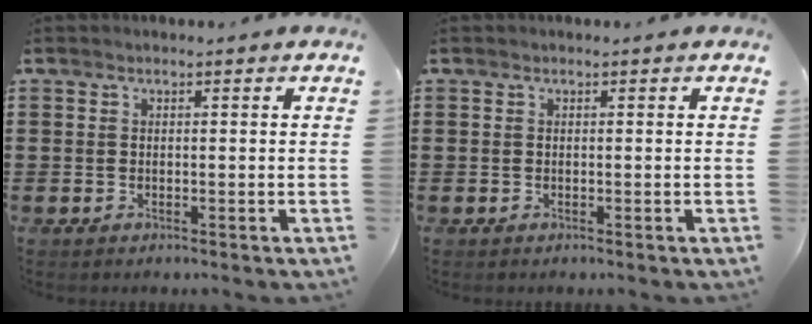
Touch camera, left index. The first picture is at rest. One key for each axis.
{"total": 0.0}